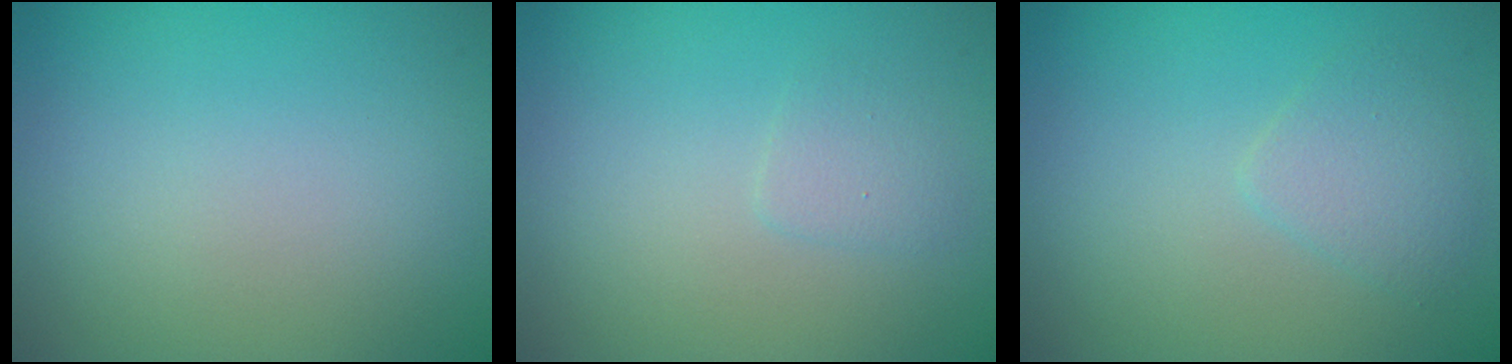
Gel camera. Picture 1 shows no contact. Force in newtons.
{"total": 1.1, "press": 1.1, "slide": 0.1}
{"total": 1.9, "press": 1.9, "slide": 0.1}